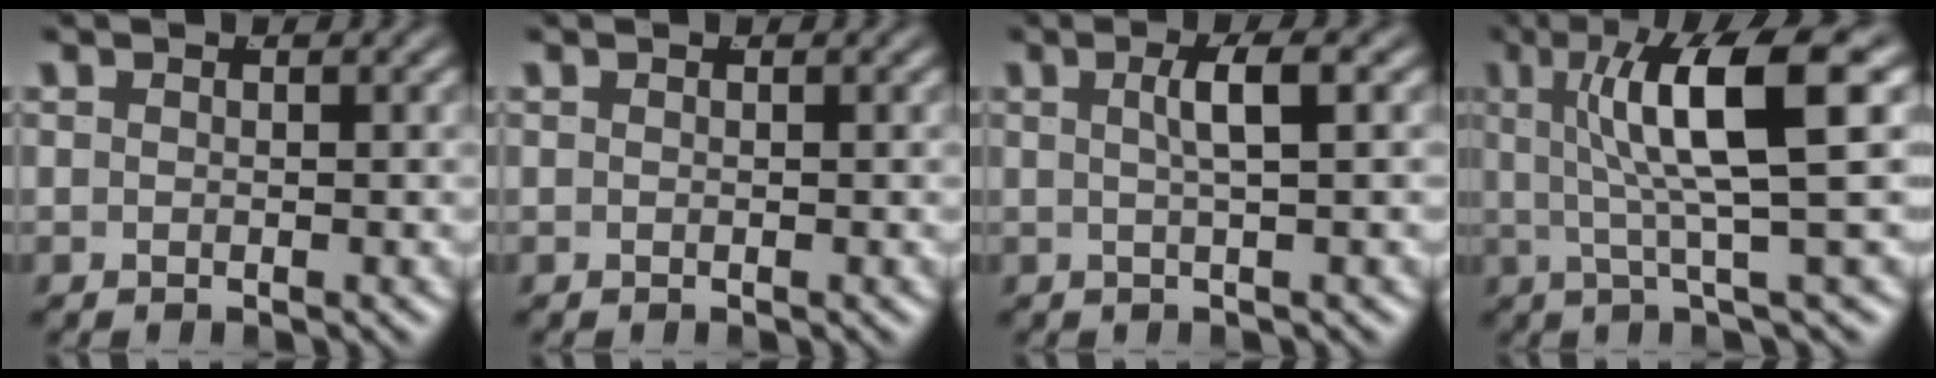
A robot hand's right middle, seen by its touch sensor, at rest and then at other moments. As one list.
[{"total": 0.0}, {"total": 2.3, "force": [0.3, -0.7, 2.2], "torque": [-0.035, 0.003, 0.007]}, {"total": 8.4, "force": [2.4, 1.0, 8.0], "torque": [-0.123, 0.011, 0.033]}]